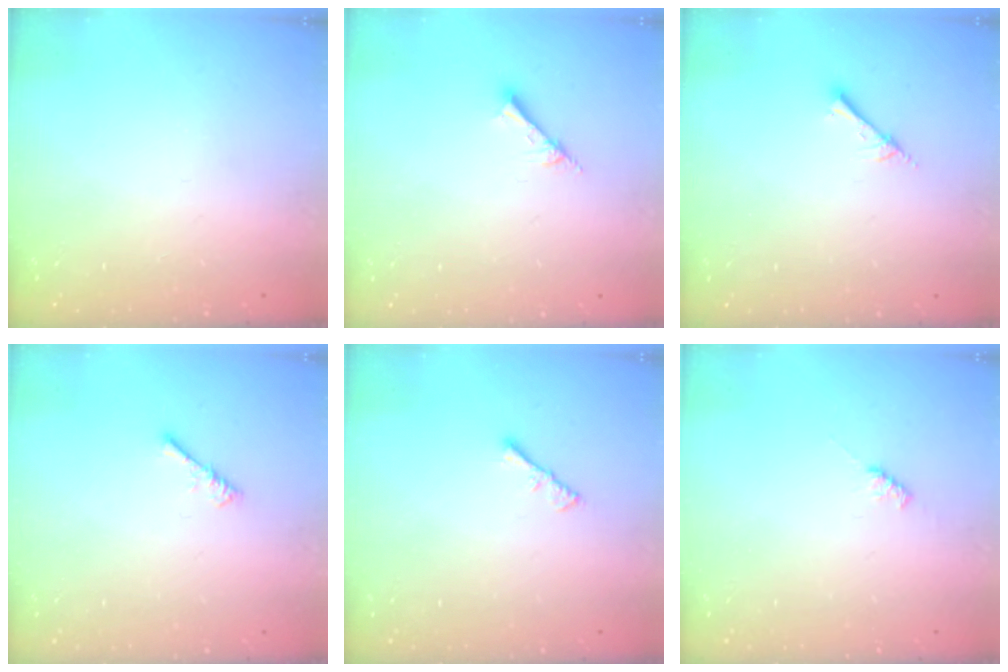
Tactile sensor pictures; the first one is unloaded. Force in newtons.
{"total": 2.8, "press": 2.7, "slide": 0.4}
{"total": 2.0, "press": 2.0, "slide": 0.2}
{"total": 0.8, "press": 0.8, "slide": 0.3}
{"total": 1.3, "press": 1.2, "slide": 0.4}
{"total": 2.2, "press": 2.2, "slide": 0.4}